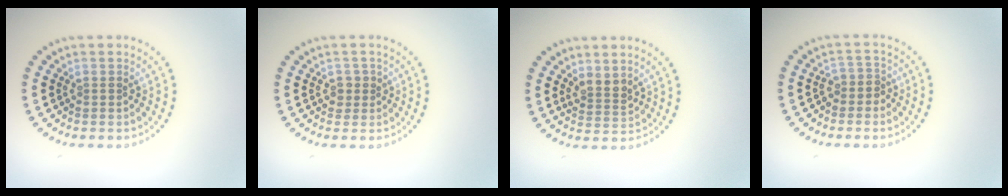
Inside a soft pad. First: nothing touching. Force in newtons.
{"total": 1.1, "press": 1.0, "slide": 0.5}
{"total": 2.0, "press": 1.7, "slide": 1.2}
{"total": 1.6, "press": 1.2, "slide": 1.0}